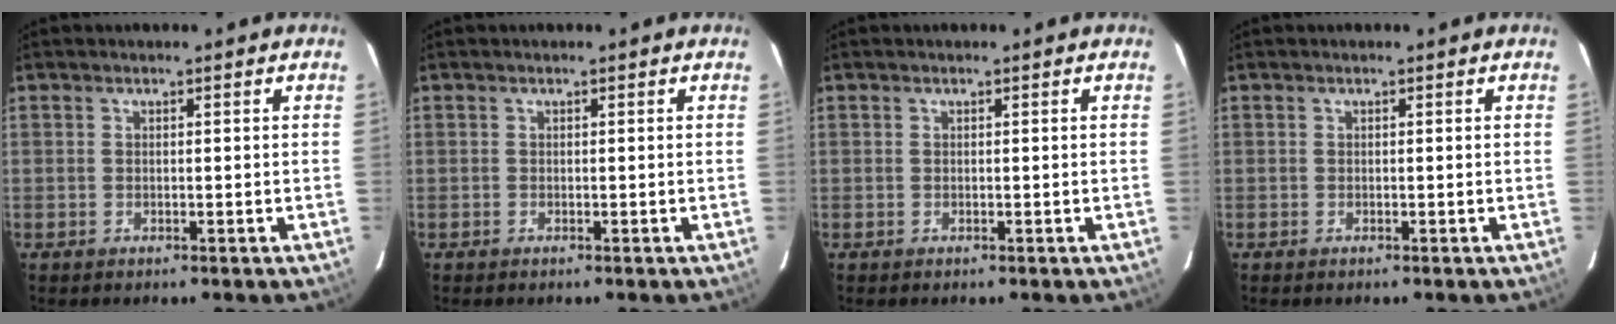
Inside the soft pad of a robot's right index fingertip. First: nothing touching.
{"total": 0.0}
{"total": 0.0}
{"total": 0.0}